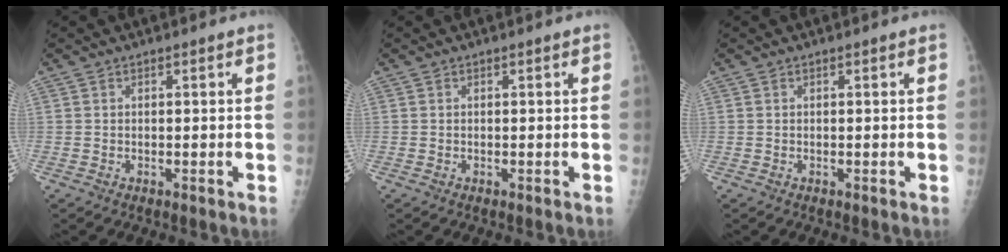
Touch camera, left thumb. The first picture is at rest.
{"total": 0.0}
{"total": 0.0}